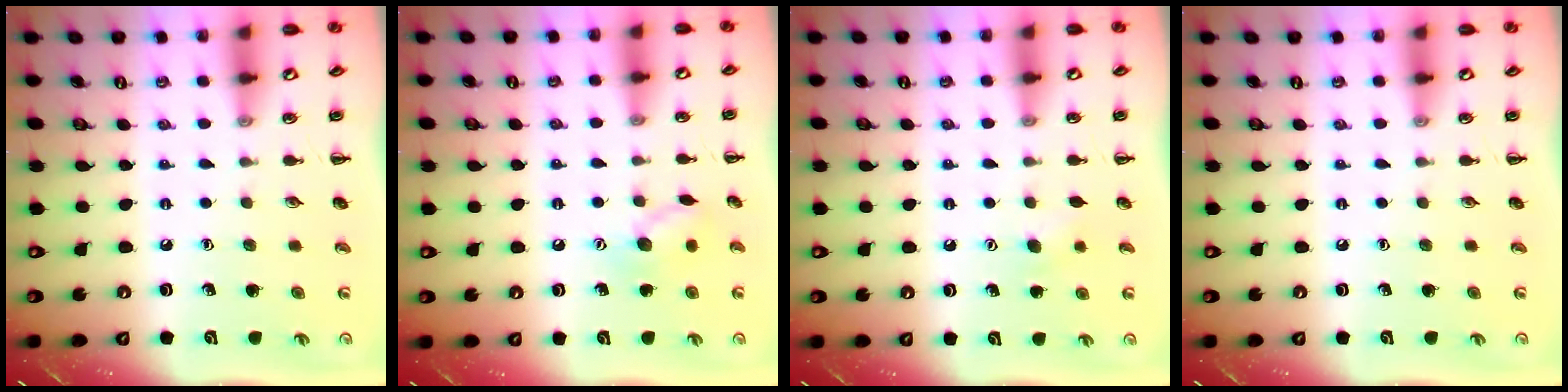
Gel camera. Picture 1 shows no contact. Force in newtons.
{"total": 8.5, "press": 8.4, "slide": 0.3}
{"total": 4.4, "press": 4.2, "slide": 1.0}
{"total": 0.0}